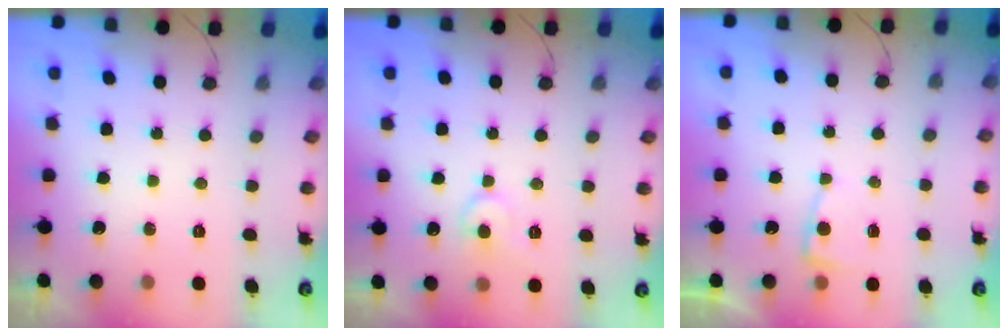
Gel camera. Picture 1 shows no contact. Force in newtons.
{"total": 7.6, "press": 7.5, "slide": 0.8}
{"total": 4.4, "press": 4.4, "slide": 0.5}